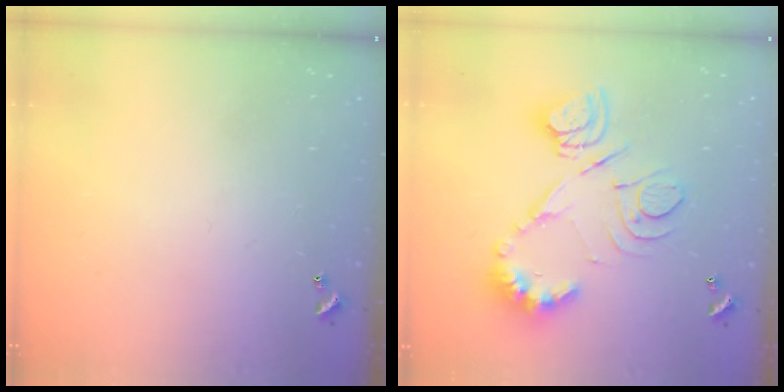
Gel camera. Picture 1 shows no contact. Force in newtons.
{"total": 16.2, "press": 16.1, "slide": 1.2}